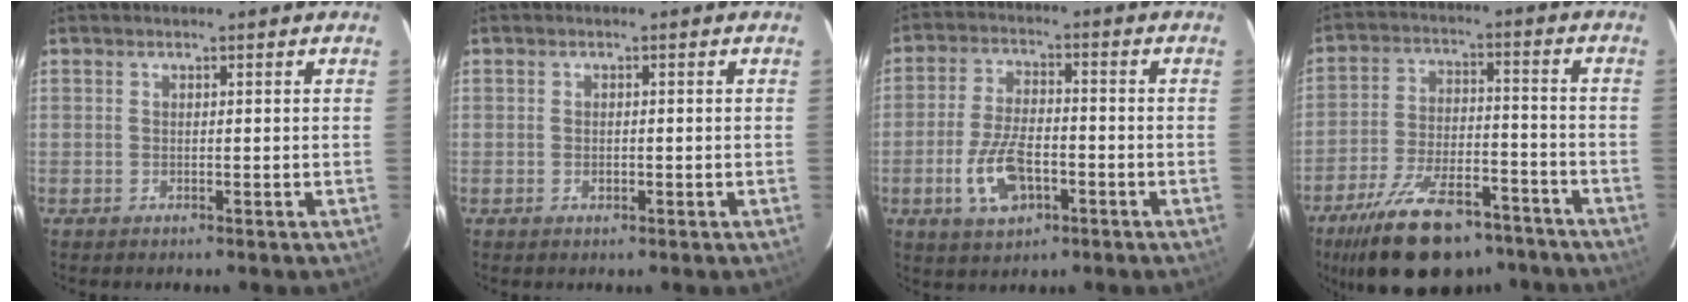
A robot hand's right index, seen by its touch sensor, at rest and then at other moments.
{"total": 1.0, "force": [-0.3, 0.9, 0.4], "torque": [-0.006, 0.001, -0.003]}
{"total": 9.9, "force": [-3.7, 4.9, 7.8], "torque": [-0.163, -0.002, -0.061]}
{"total": 20.7, "force": [-15.5, 8.8, 10.6], "torque": [-0.209, -0.008, -0.232]}